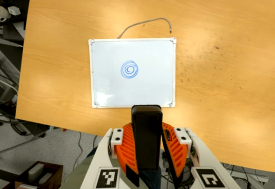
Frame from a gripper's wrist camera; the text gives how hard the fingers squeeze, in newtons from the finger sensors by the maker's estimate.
{"total": 8.5, "left": 7.4, "right": 9.6}